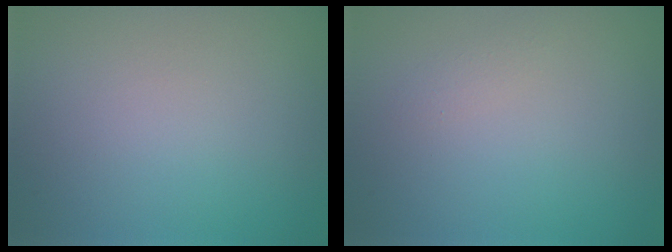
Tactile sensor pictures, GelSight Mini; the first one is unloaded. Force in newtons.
{"total": 0.7, "press": 0.7, "slide": 0.1}